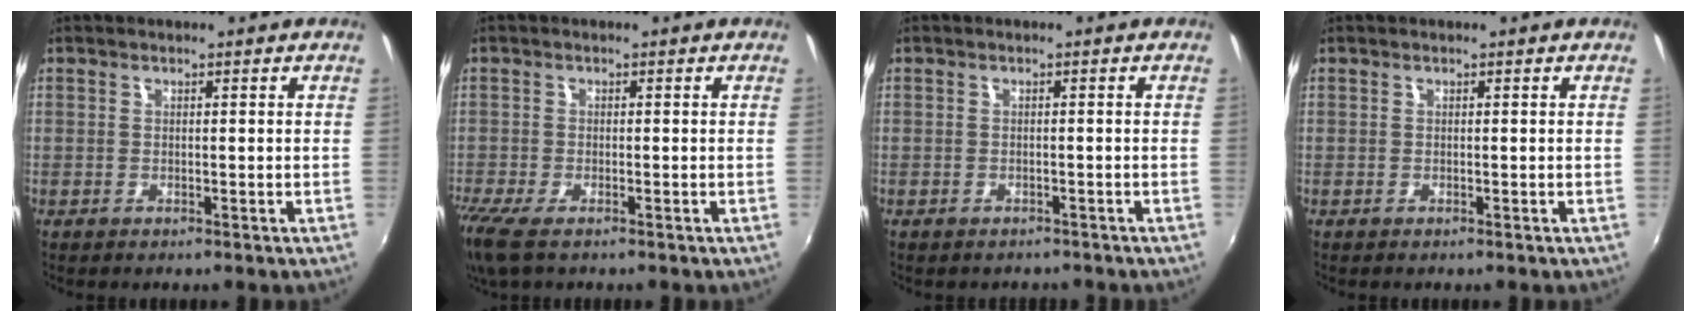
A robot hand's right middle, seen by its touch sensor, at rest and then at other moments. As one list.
[{"total": 6.7, "force": [-4.6, 1.9, 4.5], "torque": [-0.108, -0.034, -0.090]}, {"total": 2.2, "force": [-1.9, 0.9, 0.5], "torque": [-0.014, -0.012, -0.024]}, {"total": 0.0}]